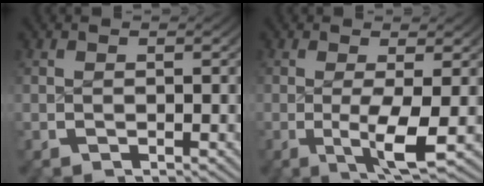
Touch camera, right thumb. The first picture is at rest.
{"total": 5.0, "force": [-0.7, 1.4, 4.7], "torque": [-0.092, -0.015, -0.010]}